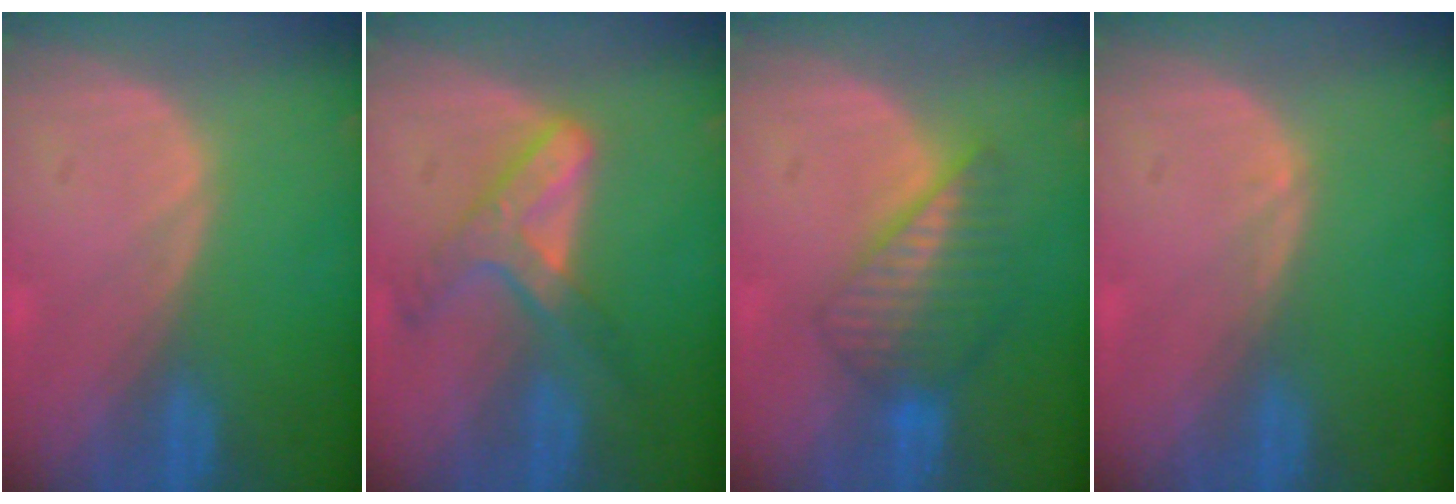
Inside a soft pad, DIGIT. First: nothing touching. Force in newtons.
{"total": 6.8, "press": 5.9, "slide": 3.4}
{"total": 6.5, "press": 6.2, "slide": 2.1}
{"total": 0.8, "press": 0.7, "slide": 0.1}